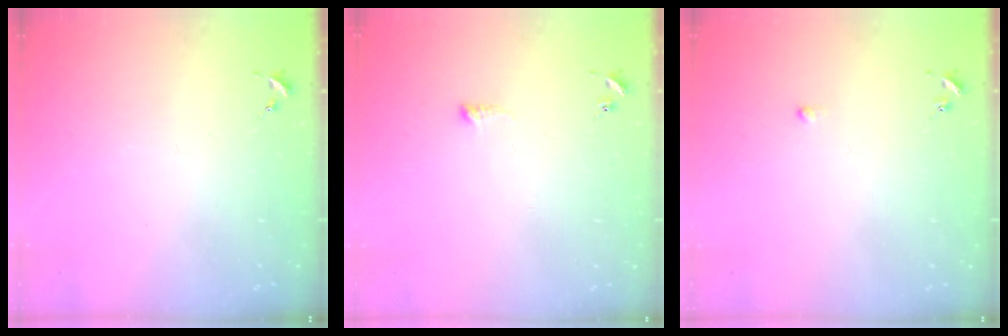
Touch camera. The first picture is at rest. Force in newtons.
{"total": 3.5, "press": 3.4, "slide": 0.6}
{"total": 2.9, "press": 2.8, "slide": 0.6}